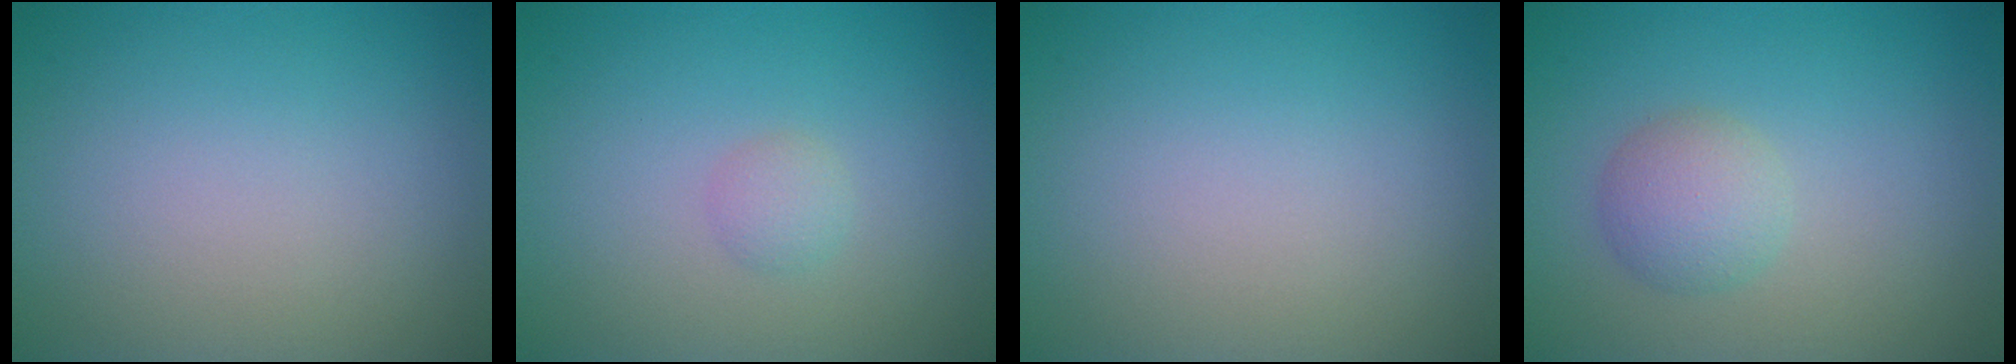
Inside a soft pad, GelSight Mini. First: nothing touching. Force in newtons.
{"total": 1.1, "press": 1.1, "slide": 0.0}
{"total": 0.0}
{"total": 2.7, "press": 2.7, "slide": 0.0}